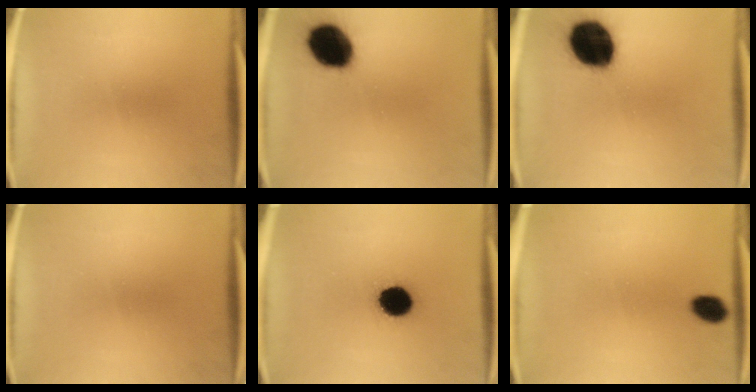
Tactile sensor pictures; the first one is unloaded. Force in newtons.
{"total": 15.4}
{"total": 18.5}
{"total": 0.0}
{"total": 10.0}
{"total": 2.3}